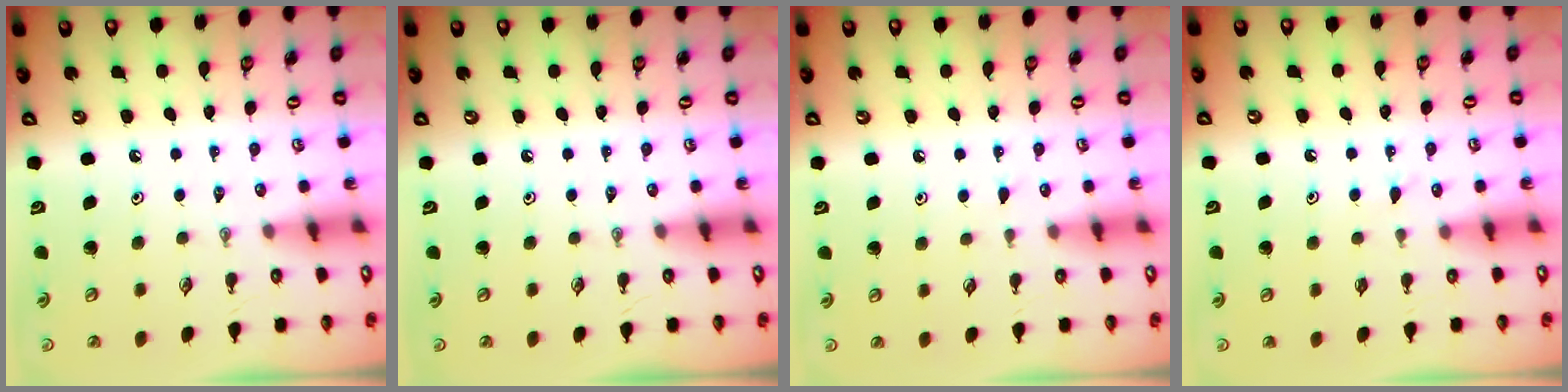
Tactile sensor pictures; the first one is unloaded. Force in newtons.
{"total": 0.0}
{"total": 4.5, "press": 4.5, "slide": 0.4}
{"total": 7.1, "press": 7.1, "slide": 0.5}